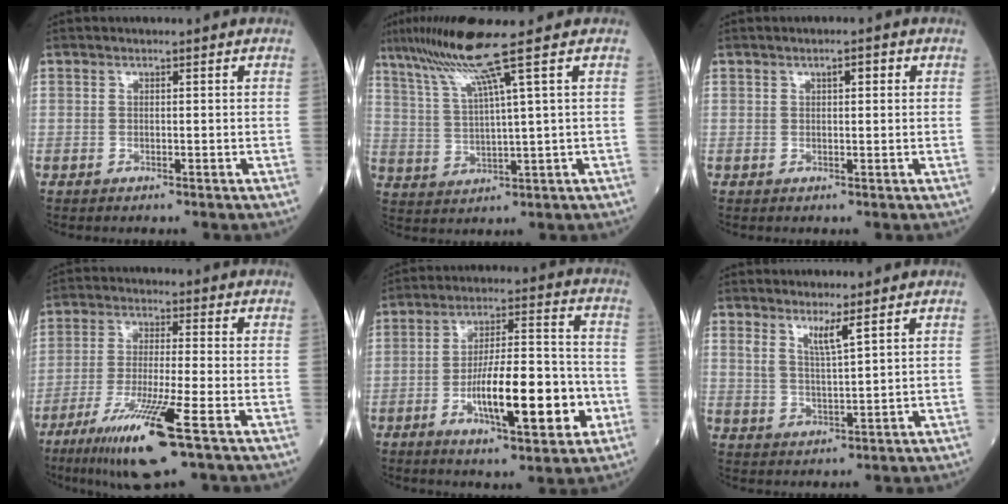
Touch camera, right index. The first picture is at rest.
{"total": 9.4, "force": [6.0, -2.4, 6.8], "torque": [-0.135, 0.005, 0.117]}
{"total": 1.8, "force": [0.7, 0.6, 1.5], "torque": [-0.026, 0.004, 0.010]}
{"total": 12.9, "force": [-6.9, 0.1, 10.9], "torque": [-0.214, -0.034, -0.121]}
{"total": 15.8, "force": [-5.0, 3.8, 14.5], "torque": [-0.242, 0.009, -0.076]}
{"total": 3.7, "force": [2.4, -0.1, 2.9], "torque": [-0.057, -0.013, 0.048]}